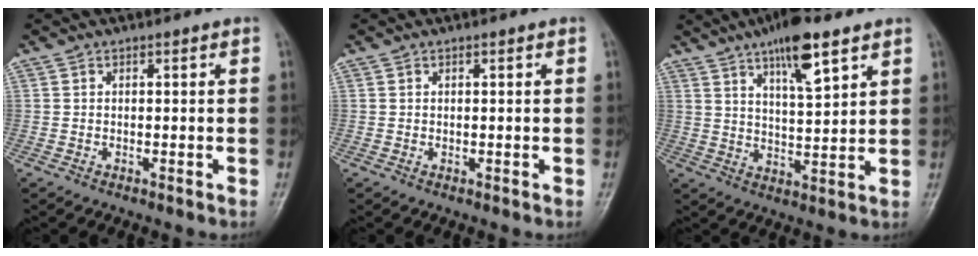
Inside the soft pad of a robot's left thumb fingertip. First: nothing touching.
{"total": 0.0}
{"total": 11.0, "force": [6.8, 2.9, 8.2], "torque": [-0.120, -0.033, 0.112]}